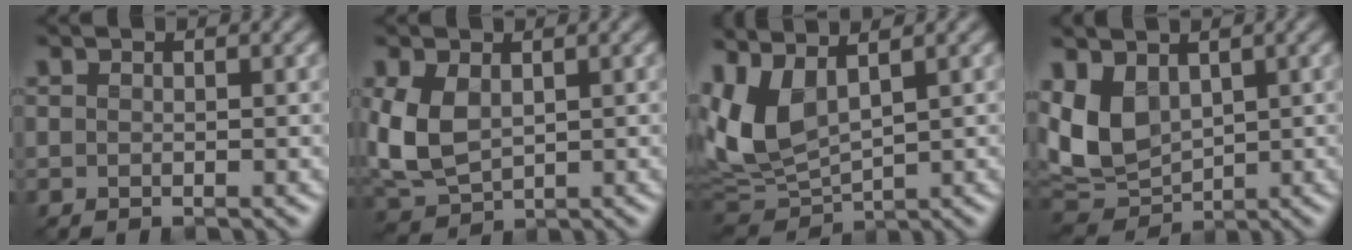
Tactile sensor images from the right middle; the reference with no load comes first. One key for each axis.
{"total": 5.5, "fx": 0.5, "fy": 3.7, "fz": 4.1, "tx": -0.107, "ty": -0.003, "tz": 0.010}
{"total": 7.3, "fx": 2.2, "fy": 3.9, "fz": 5.8, "tx": -0.145, "ty": -0.002, "tz": 0.045}
{"total": 7.2, "fx": 1.5, "fy": 5.0, "fz": 5.1, "tx": -0.123, "ty": -0.005, "tz": 0.024}